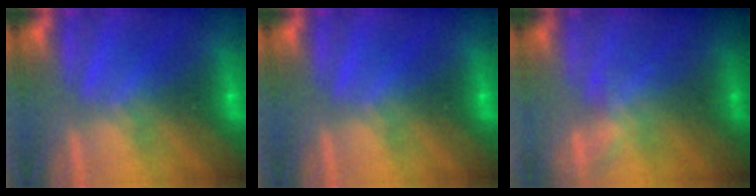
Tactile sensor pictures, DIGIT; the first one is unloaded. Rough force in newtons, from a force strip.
{"total": 0.0}
{"total": 1.8}